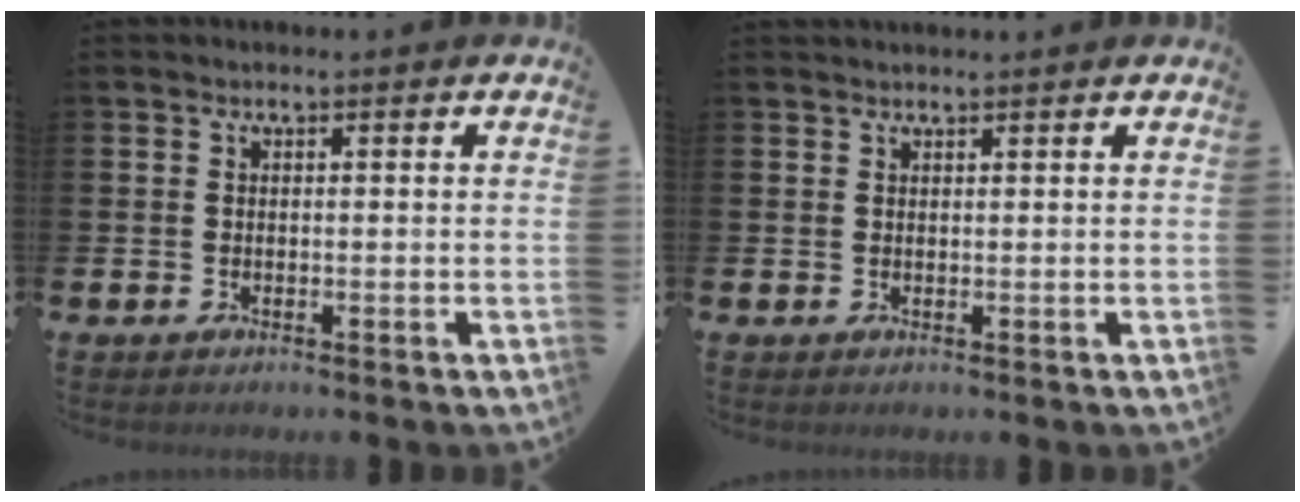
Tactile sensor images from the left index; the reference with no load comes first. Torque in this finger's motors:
{"motor_torque": [-0.56, -1.18, 0.02, 0.11]}